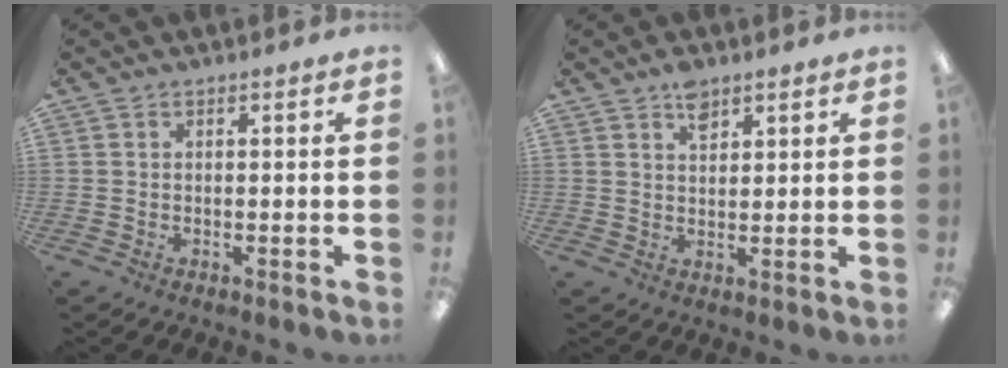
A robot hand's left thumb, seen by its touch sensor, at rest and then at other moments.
{"total": 3.9, "force": [2.7, 2.0, 2.0], "torque": [-0.021, -0.011, 0.046]}